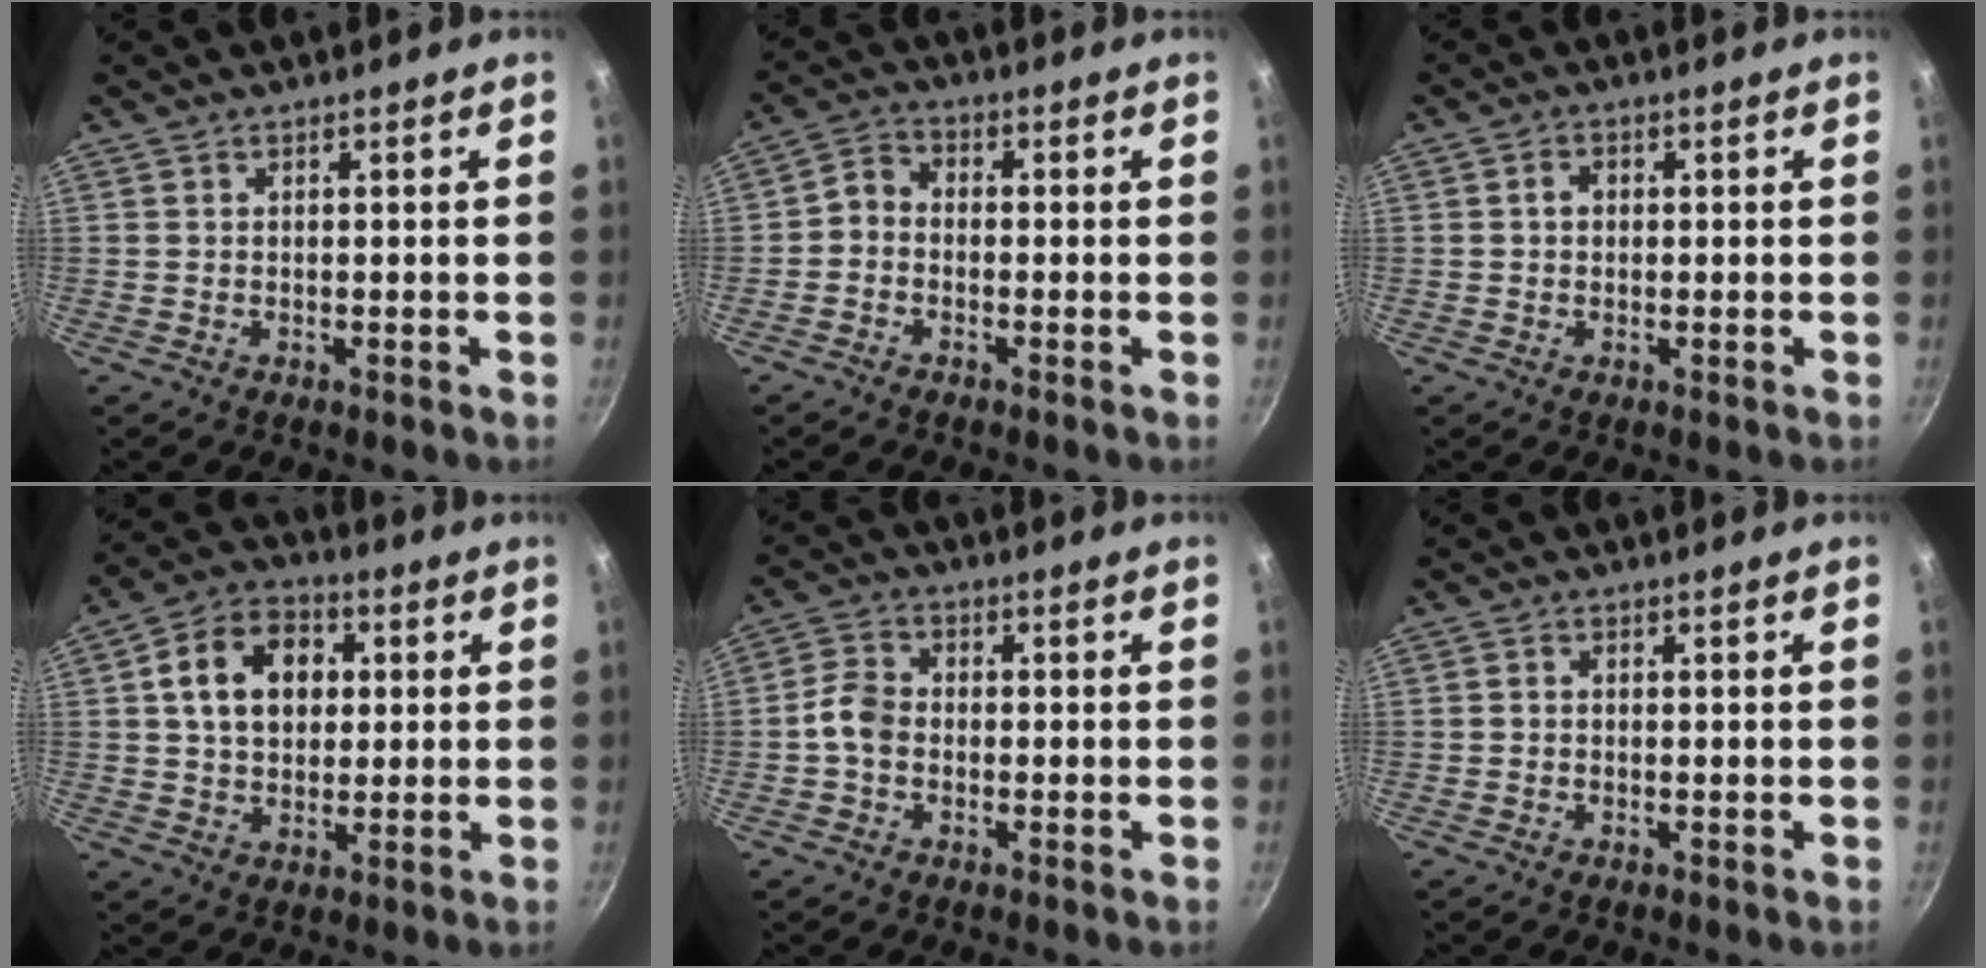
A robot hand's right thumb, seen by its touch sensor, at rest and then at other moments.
{"total": 3.5, "force": [-1.3, 2.7, 1.9], "torque": [-0.035, 0.027, -0.039]}
{"total": 2.2, "force": [0.2, 1.8, 1.3], "torque": [-0.014, 0.007, 0.001]}
{"total": 12.5, "force": [2.6, 9.3, 8.0], "torque": [-0.109, 0.017, 0.031]}
{"total": 4.8, "force": [-1.2, 3.7, 2.9], "torque": [-0.048, 0.022, -0.036]}
{"total": 0.9, "force": [-0.4, 0.7, 0.5], "torque": [-0.009, 0.004, -0.008]}